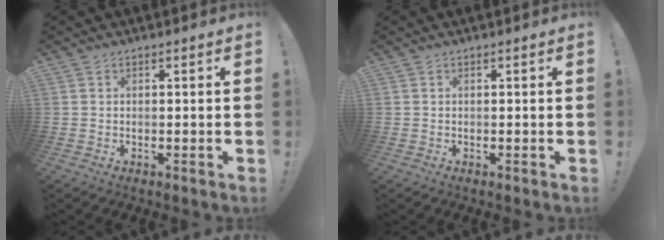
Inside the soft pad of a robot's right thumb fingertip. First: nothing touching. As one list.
[{"total": 0.0}]